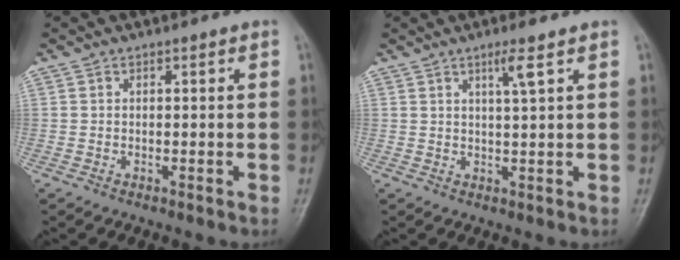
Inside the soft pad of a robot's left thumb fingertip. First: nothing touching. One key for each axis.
{"total": 3.4, "fx": 1.9, "fy": -0.2, "fz": 2.8, "tx": -0.057, "ty": -0.011, "tz": 0.038}